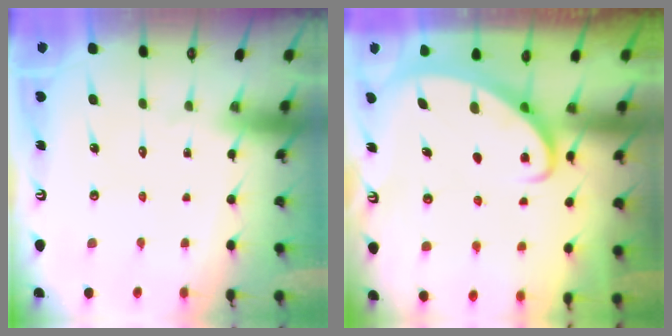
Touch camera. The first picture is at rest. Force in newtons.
{"total": 2.5, "press": 2.5, "slide": 0.3}